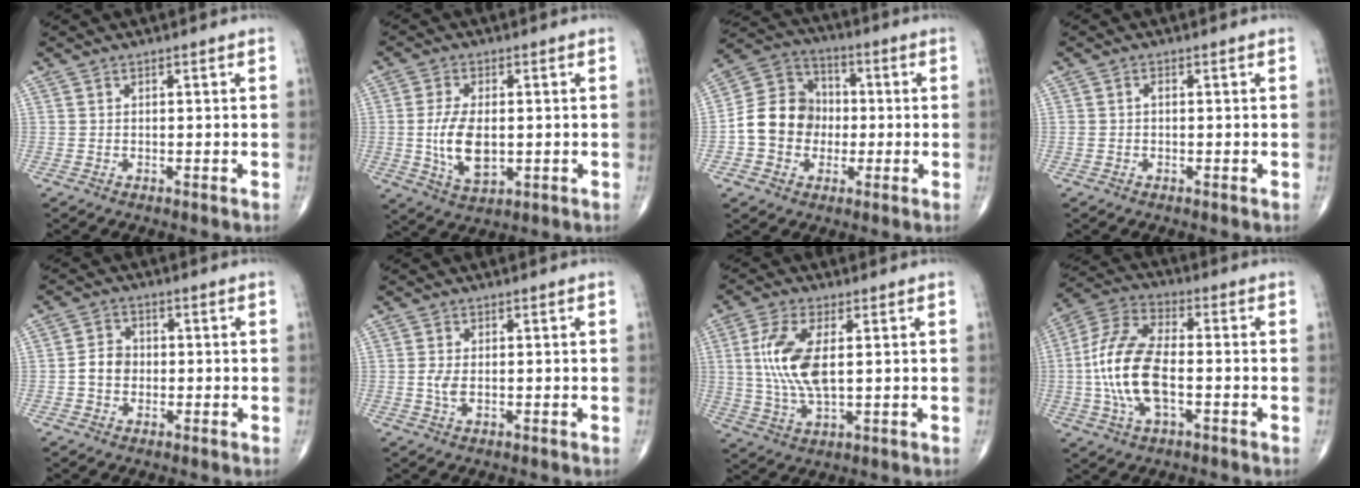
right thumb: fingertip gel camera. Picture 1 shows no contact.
{"total": 9.3, "force": [-0.6, 4.9, 7.9], "torque": [-0.144, -0.010, -0.005]}
{"total": 12.2, "force": [-1.6, 10.6, 5.8], "torque": [-0.079, 0.035, -0.038]}
{"total": 1.0, "force": [-0.1, 0.6, 0.8], "torque": [-0.015, 0.002, -0.002]}
{"total": 4.4, "force": [-0.6, 3.7, 2.4], "torque": [-0.033, 0.014, -0.017]}
{"total": 2.3, "force": [-0.1, 1.0, 2.0], "torque": [-0.048, -0.002, -0.004]}
{"total": 10.9, "force": [1.6, 4.5, 9.8], "torque": [-0.218, -0.006, 0.035]}
{"total": 15.1, "force": [-2.2, 7.1, 13.2], "torque": [-0.278, 0.027, -0.046]}